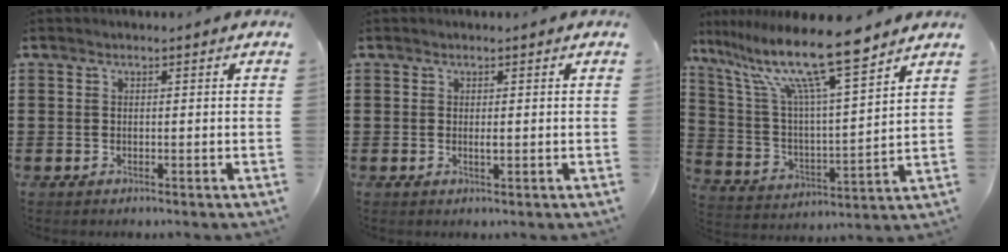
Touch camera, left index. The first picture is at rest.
{"total": 0.9, "force": [0.0, 0.2, 0.8], "torque": [-0.017, -0.003, -0.001]}
{"total": 13.9, "force": [11.0, 1.2, 8.4], "torque": [-0.194, -0.059, 0.185]}